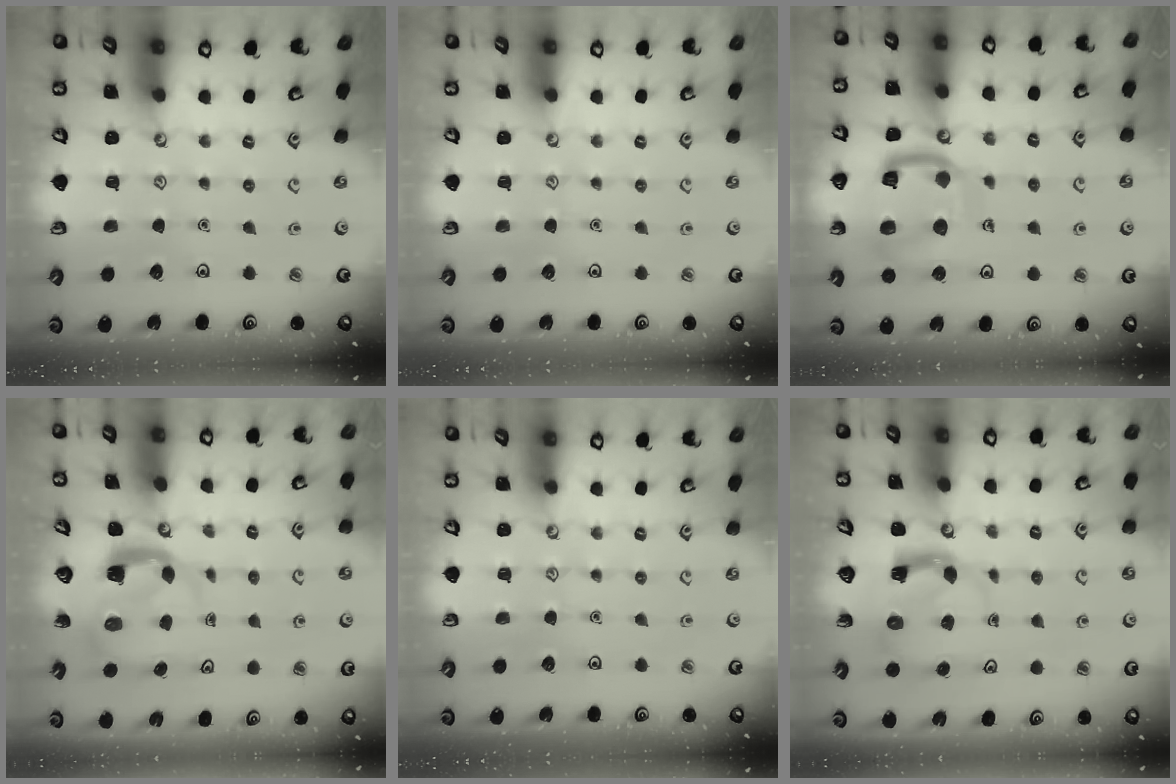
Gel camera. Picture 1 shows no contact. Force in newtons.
{"total": 0.0}
{"total": 14.6, "press": 14.5, "slide": 1.6}
{"total": 4.0, "press": 3.9, "slide": 0.5}
{"total": 0.0}
{"total": 3.6, "press": 3.5, "slide": 0.6}